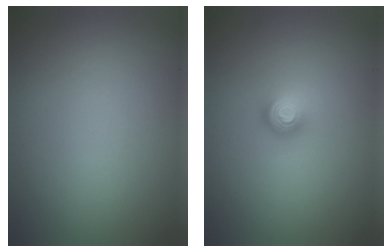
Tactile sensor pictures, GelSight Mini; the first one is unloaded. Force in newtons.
{"total": 2.1, "press": 1.5, "slide": 1.5}